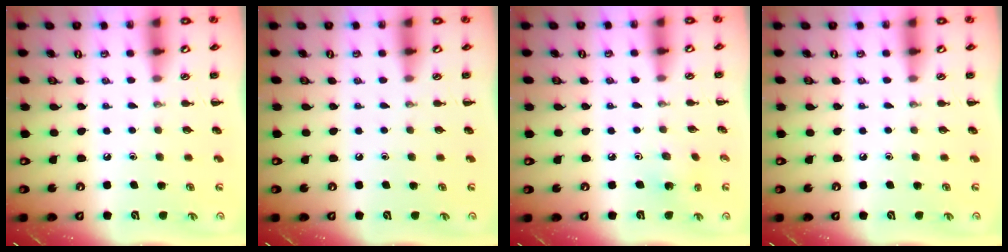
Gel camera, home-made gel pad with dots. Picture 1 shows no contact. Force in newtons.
{"total": 0.0}
{"total": 2.7, "press": 2.5, "slide": 0.9}
{"total": 0.0}